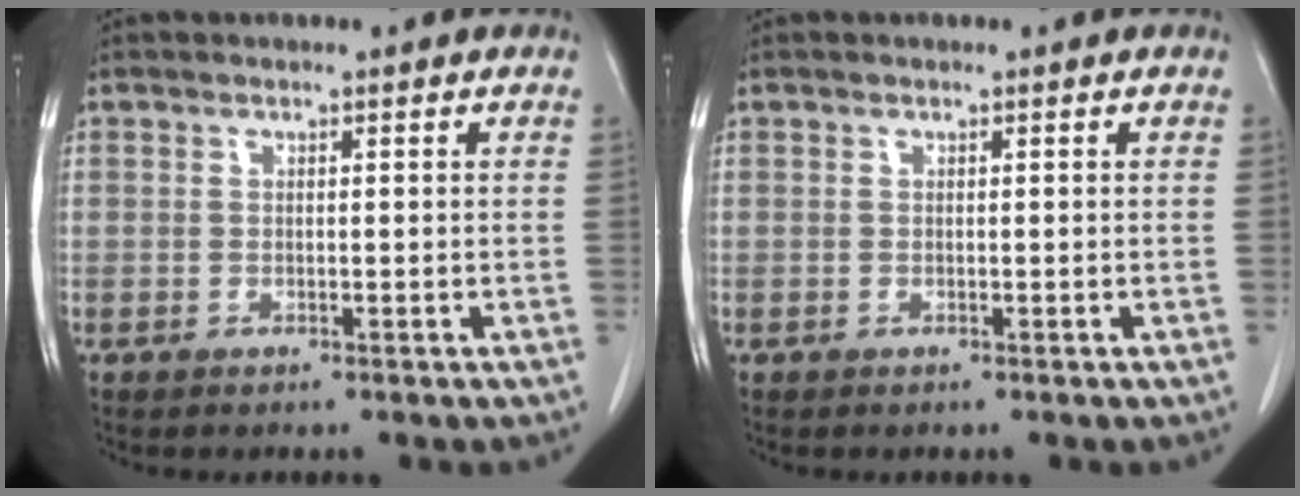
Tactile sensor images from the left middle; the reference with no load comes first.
{"total": 0.0}